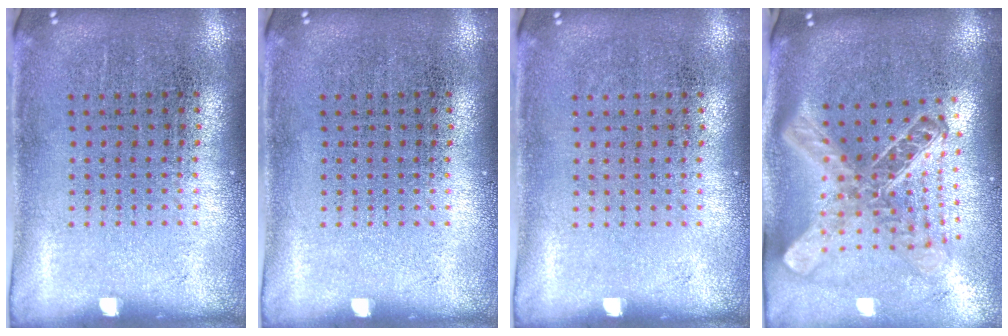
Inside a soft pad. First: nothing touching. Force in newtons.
{"total": 0.0}
{"total": 0.0}
{"total": 2.7, "press": 2.0, "slide": 1.8}